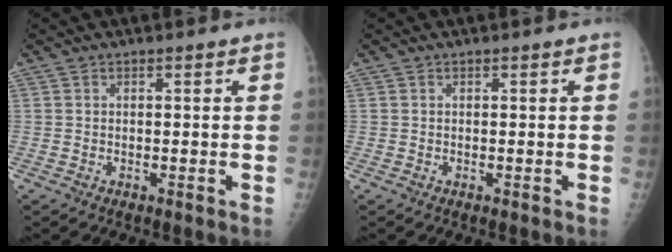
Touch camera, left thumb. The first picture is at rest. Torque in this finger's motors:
{"motor_torque": [-0.10, 0.10, -0.03, 0.04, 0.00]}